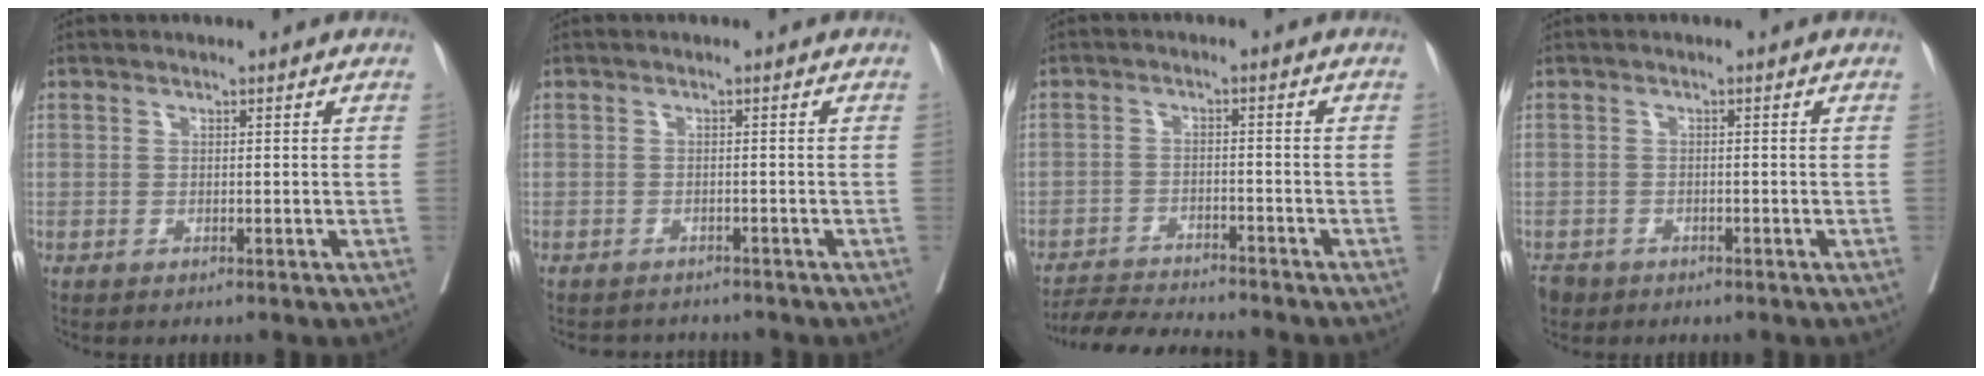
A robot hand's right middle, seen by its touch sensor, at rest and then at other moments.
{"total": 4.2, "force": [-4.0, 1.0, 0.4], "torque": [-0.006, -0.004, -0.054]}
{"total": 7.9, "force": [-7.7, -0.3, 1.9], "torque": [-0.032, -0.012, -0.130]}
{"total": 3.1, "force": [-2.4, 1.9, 0.5], "torque": [-0.014, -0.002, -0.042]}